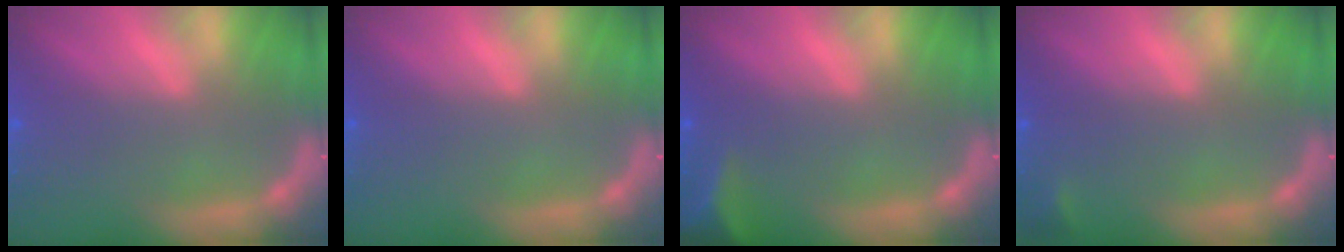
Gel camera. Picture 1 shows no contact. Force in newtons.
{"total": 0.0}
{"total": 4.5}
{"total": 0.9}